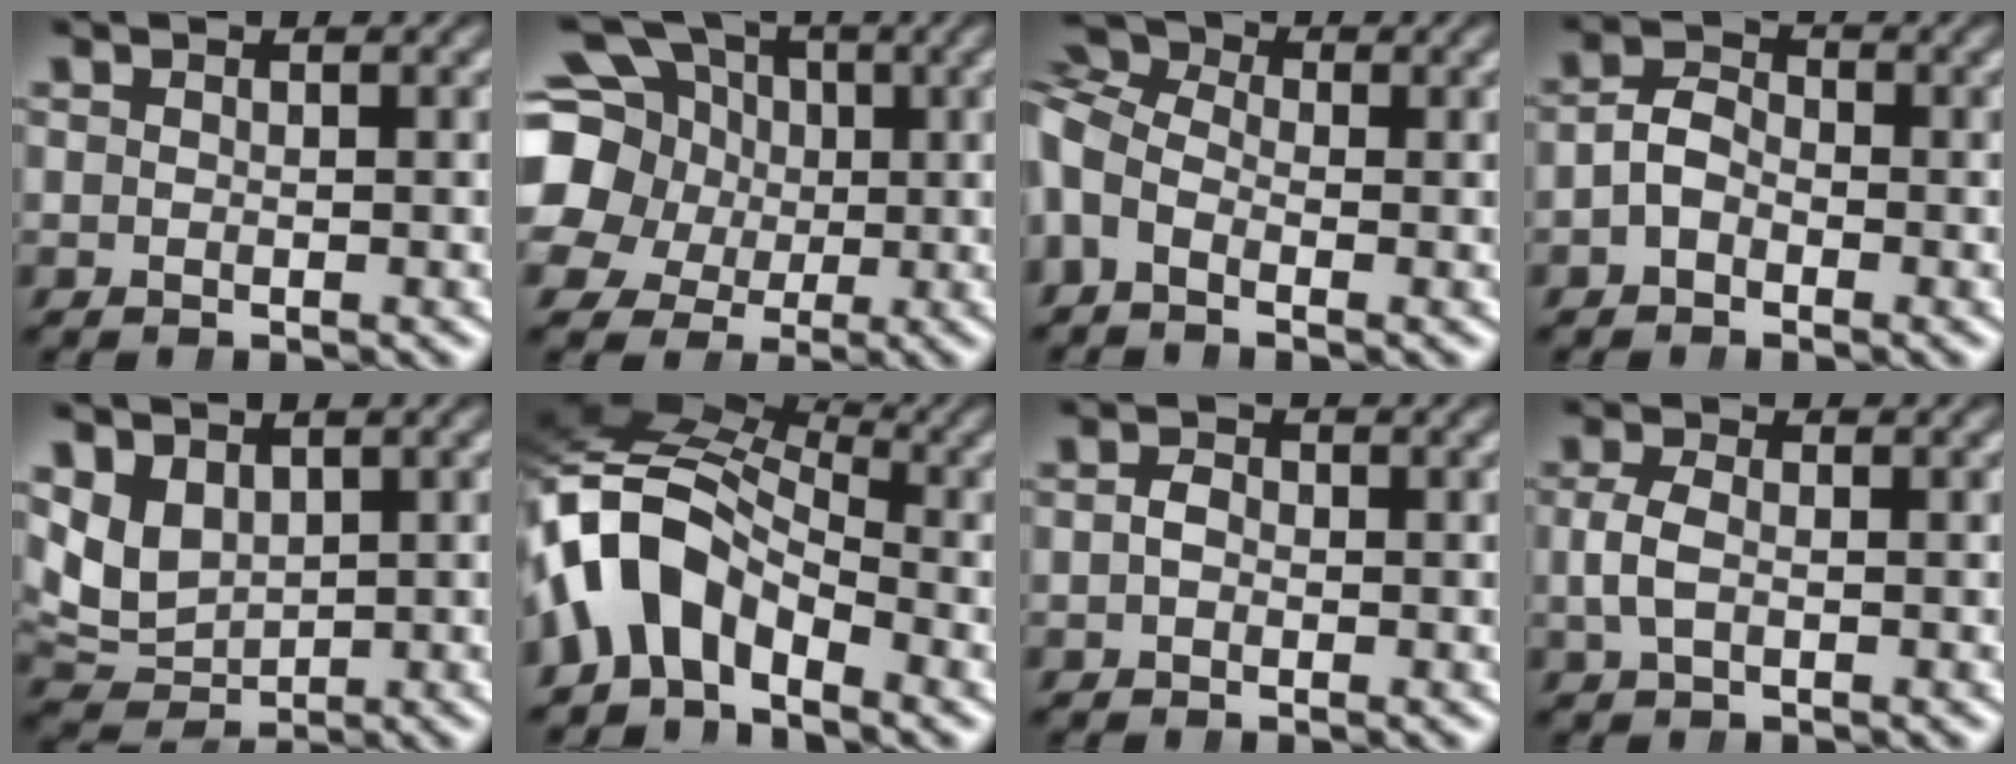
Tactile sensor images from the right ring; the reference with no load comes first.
{"total": 13.8, "force": [2.1, 12.0, 6.5], "torque": [-0.146, -0.023, 0.027]}
{"total": 7.3, "force": [1.1, 6.0, 3.9], "torque": [-0.080, 0.007, -0.001]}
{"total": 3.7, "force": [-0.9, 3.0, 1.9], "torque": [-0.044, -0.006, -0.019]}
{"total": 6.4, "force": [0.0, 5.7, 2.8], "torque": [-0.092, -0.031, 0.016]}
{"total": 11.2, "force": [0.7, 8.9, 6.8], "torque": [-0.162, -0.006, -0.002]}
{"total": 1.2, "force": [-0.6, 0.9, 0.5], "torque": [-0.015, -0.005, -0.009]}
{"total": 2.2, "force": [-0.3, 1.4, 1.6], "torque": [-0.049, -0.009, 0.001]}